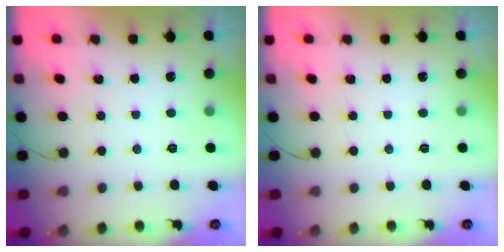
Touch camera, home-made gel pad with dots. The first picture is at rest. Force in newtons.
{"total": 0.0}